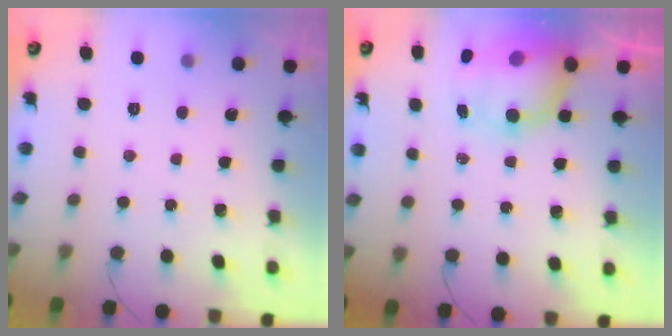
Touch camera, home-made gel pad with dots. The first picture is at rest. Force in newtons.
{"total": 10.6, "press": 10.2, "slide": 2.8}